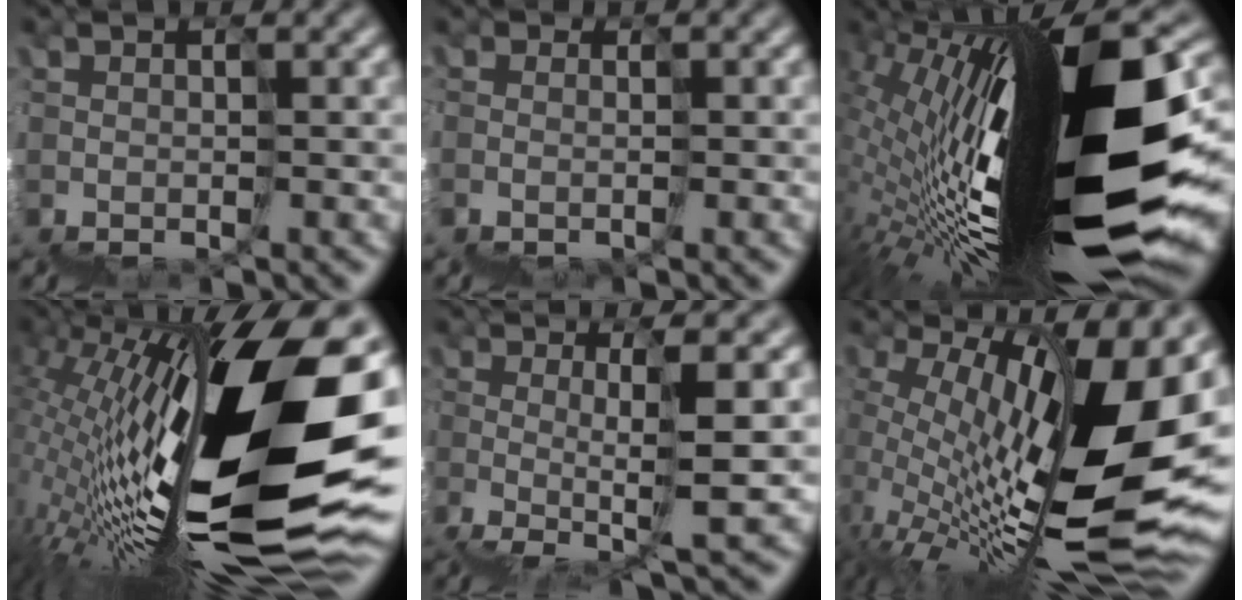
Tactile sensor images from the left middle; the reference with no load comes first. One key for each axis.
{"total": 1.1, "fx": -0.5, "fy": 0.5, "fz": -0.9, "tx": 0.026, "ty": 0.016, "tz": -0.009}
{"total": 14.7, "fx": 1.7, "fy": 3.9, "fz": 14.0, "tx": -0.229, "ty": 0.029, "tz": 0.015}
{"total": 14.9, "fx": 2.6, "fy": 3.9, "fz": 14.2, "tx": -0.250, "ty": 0.035, "tz": 0.026}
{"total": 3.1, "fx": 2.2, "fy": -1.5, "fz": 1.6, "tx": -0.003, "ty": 0.030, "tz": 0.031}
{"total": 12.5, "fx": 4.7, "fy": 2.6, "fz": 11.3, "tx": -0.161, "ty": 0.037, "tz": 0.084}